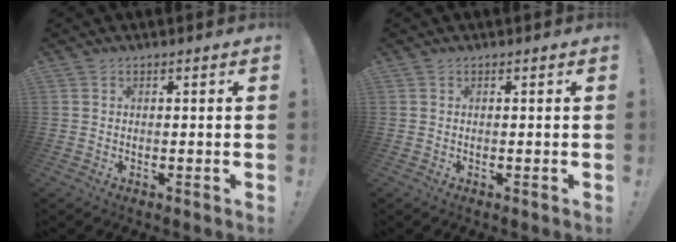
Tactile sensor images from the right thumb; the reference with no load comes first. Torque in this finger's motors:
{"motor_torque": [0.00, 0.00, 0.00, 0.00, 0.00]}